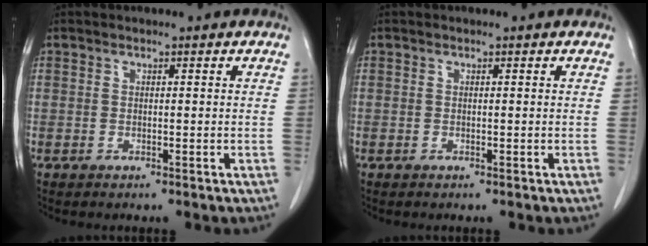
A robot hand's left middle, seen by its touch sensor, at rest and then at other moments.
{"total": 0.0}